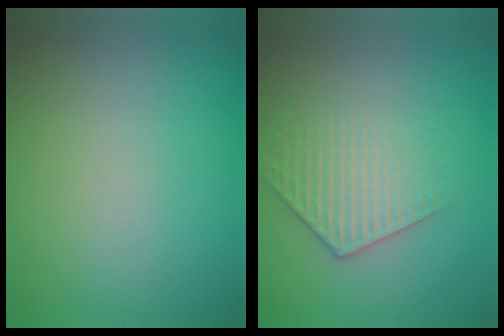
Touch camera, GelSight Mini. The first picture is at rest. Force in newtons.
{"total": 3.1, "press": 3.0, "slide": 0.9}